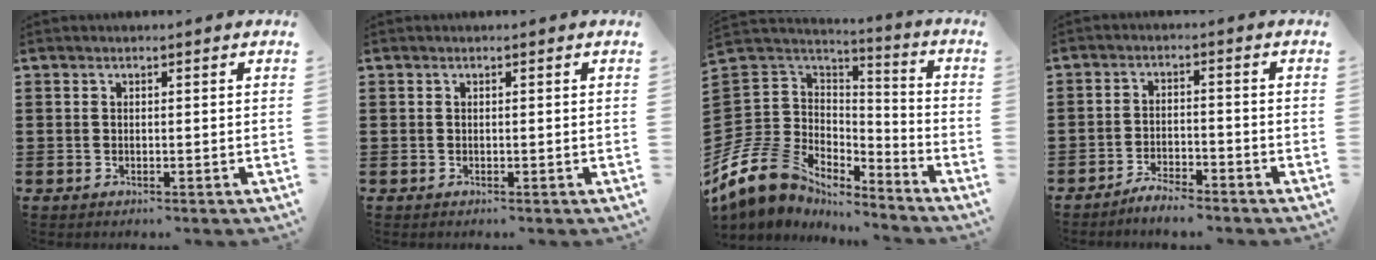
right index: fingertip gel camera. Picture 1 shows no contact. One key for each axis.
{"total": 0.0}
{"total": 11.3, "fx": -7.5, "fy": 7.7, "fz": 3.4, "tx": -0.124, "ty": 0.003, "tz": -0.149}
{"total": 3.4, "fx": -3.3, "fy": 0.2, "fz": 0.2, "tx": -0.010, "ty": 0.005, "tz": -0.069}